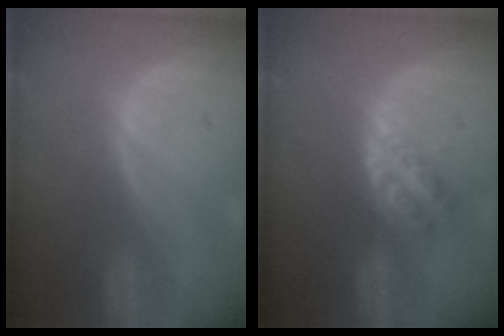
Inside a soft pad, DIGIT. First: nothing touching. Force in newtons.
{"total": 4.7, "press": 4.2, "slide": 2.2}